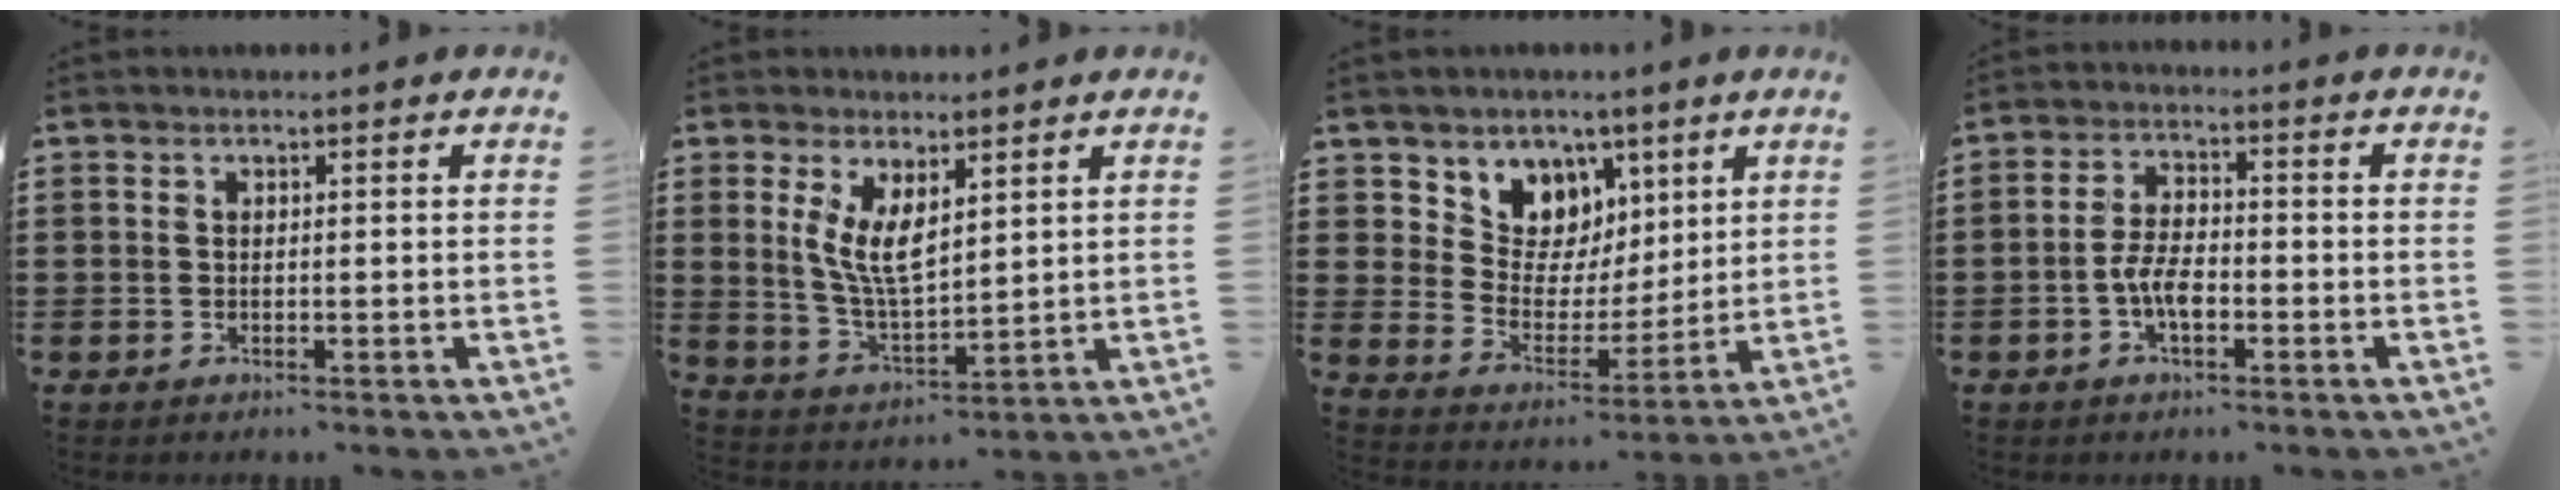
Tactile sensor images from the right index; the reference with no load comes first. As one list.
[{"total": 6.1, "force": [2.7, 2.4, 4.9], "torque": [-0.102, -0.003, 0.051]}, {"total": 7.0, "force": [4.7, 5.2, 0.0], "torque": [-0.046, -0.043, 0.086]}, {"total": 4.8, "force": [-1.8, 2.2, 3.9], "torque": [-0.095, -0.003, -0.040]}]